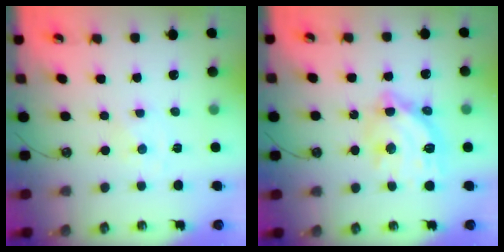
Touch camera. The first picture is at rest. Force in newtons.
{"total": 15.2, "press": 15.1, "slide": 1.5}